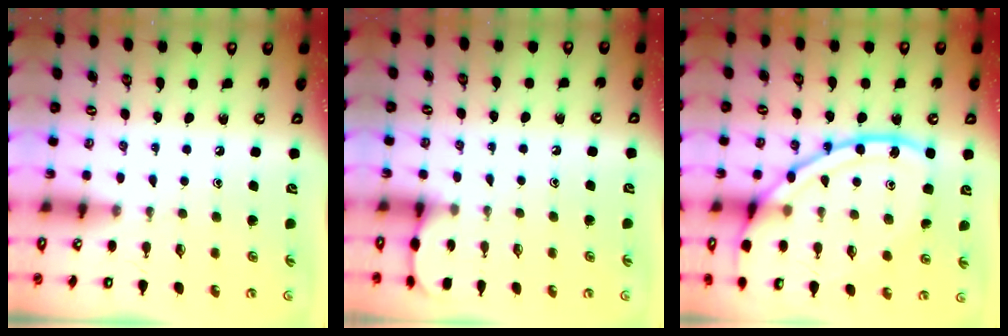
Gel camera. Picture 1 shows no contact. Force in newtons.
{"total": 3.5, "press": 3.5, "slide": 0.4}
{"total": 17.4, "press": 17.3, "slide": 1.6}